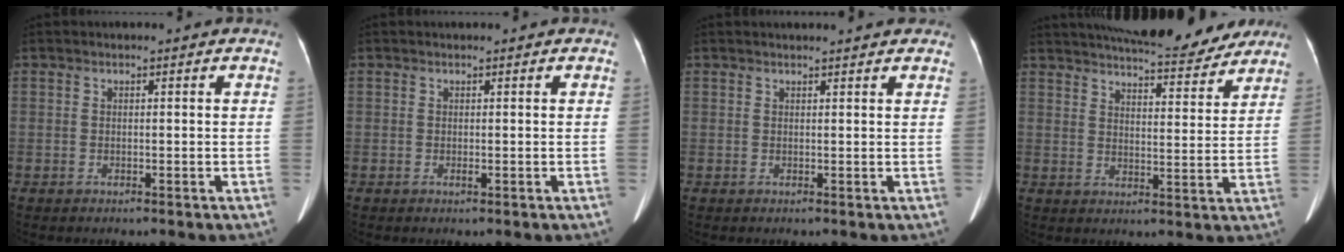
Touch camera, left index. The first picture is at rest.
{"total": 0.5, "force": [-0.3, 0.2, 0.4], "torque": [-0.007, -0.009, -0.002]}
{"total": 6.6, "force": [6.0, 1.0, 2.4], "torque": [-0.034, 0.019, 0.063]}
{"total": 17.0, "force": [15.2, 3.2, 7.1], "torque": [-0.107, 0.003, 0.201]}